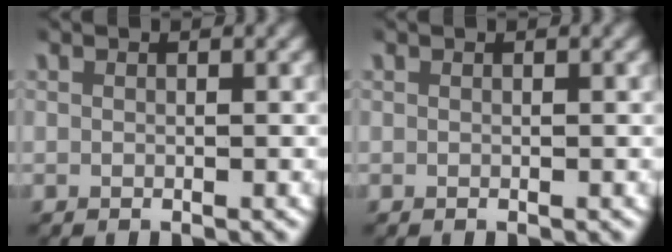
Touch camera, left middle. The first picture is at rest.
{"total": 0.0}